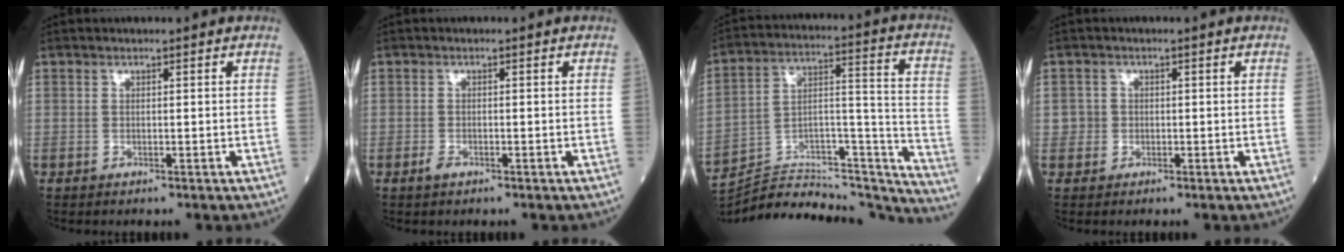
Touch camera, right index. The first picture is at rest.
{"total": 1.1, "force": [-0.7, 0.5, 0.7], "torque": [-0.015, 0.000, -0.011]}
{"total": 29.0, "force": [-27.7, 4.6, 7.3], "torque": [-0.103, 0.036, -0.407]}
{"total": 1.7, "force": [-0.1, 1.7, 0.0], "torque": [0.009, 0.008, -0.002]}